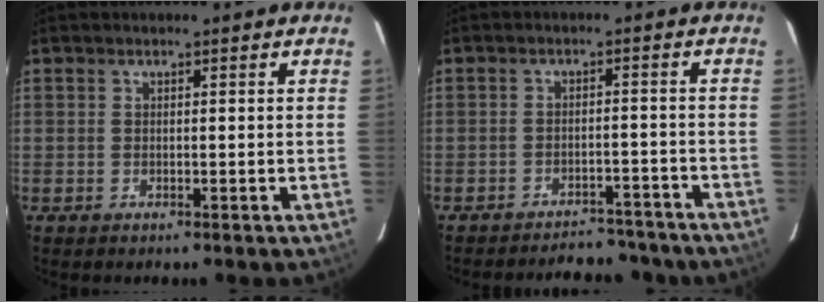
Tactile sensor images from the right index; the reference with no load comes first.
{"total": 10.2, "force": [-9.7, 2.7, 2.0], "torque": [-0.022, 0.002, -0.114]}